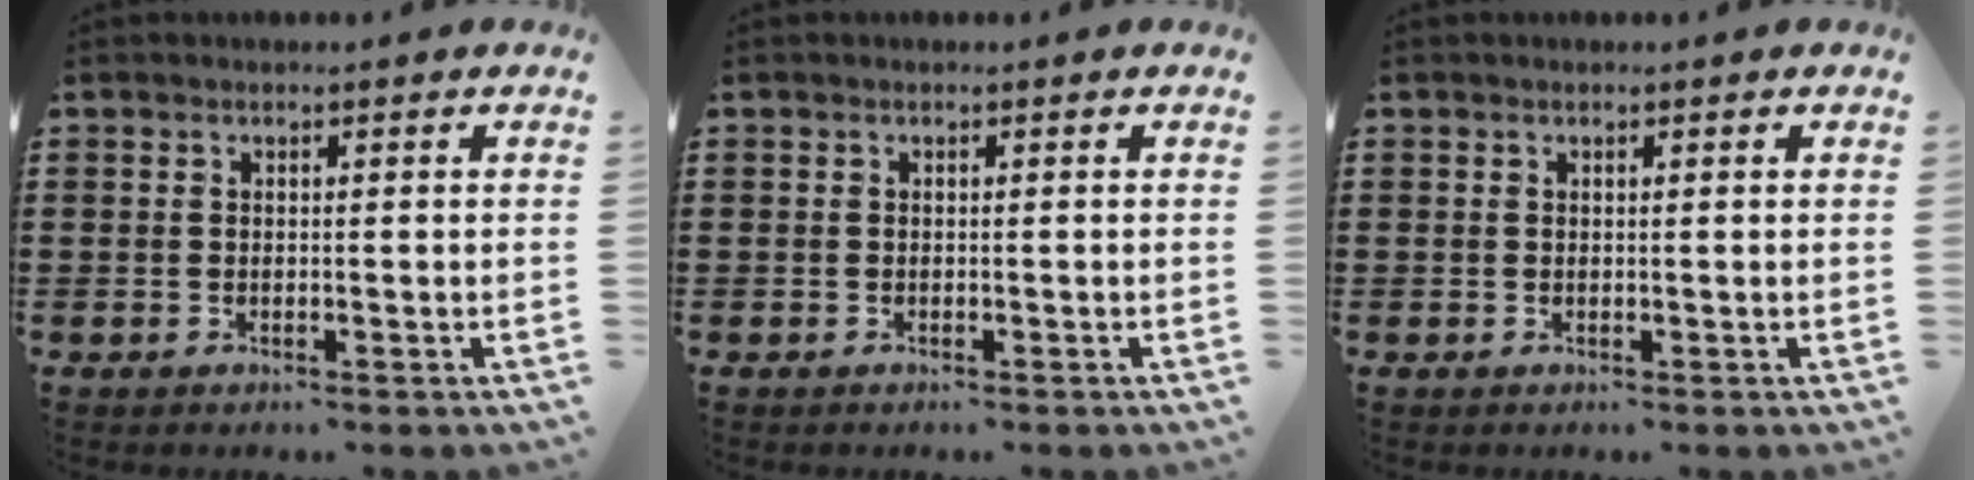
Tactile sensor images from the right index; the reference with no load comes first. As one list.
[{"total": 0.0}, {"total": 0.0}]